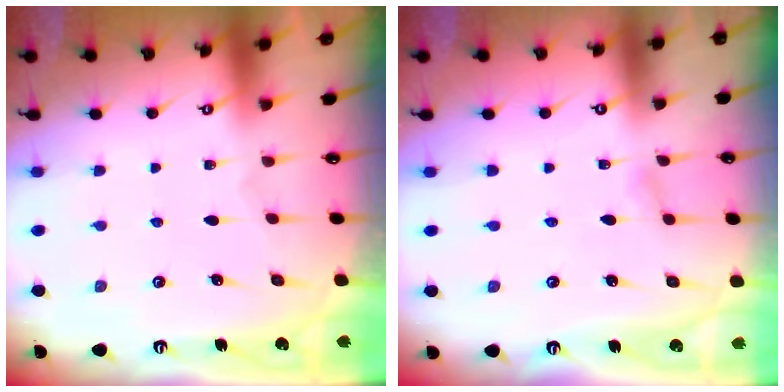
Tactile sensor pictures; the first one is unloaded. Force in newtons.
{"total": 1.9, "press": 1.8, "slide": 0.3}